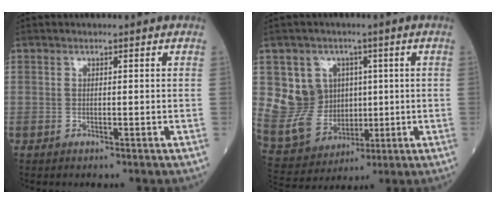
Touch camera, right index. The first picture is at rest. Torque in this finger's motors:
{"motor_torque": [0.21, 0.10, 0.18, 0.04]}